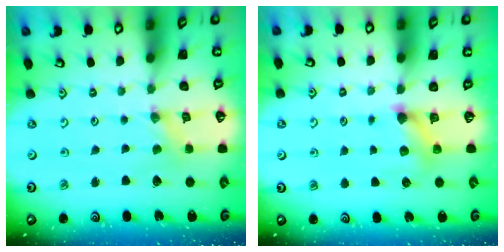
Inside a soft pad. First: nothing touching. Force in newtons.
{"total": 6.1, "press": 6.0, "slide": 0.9}